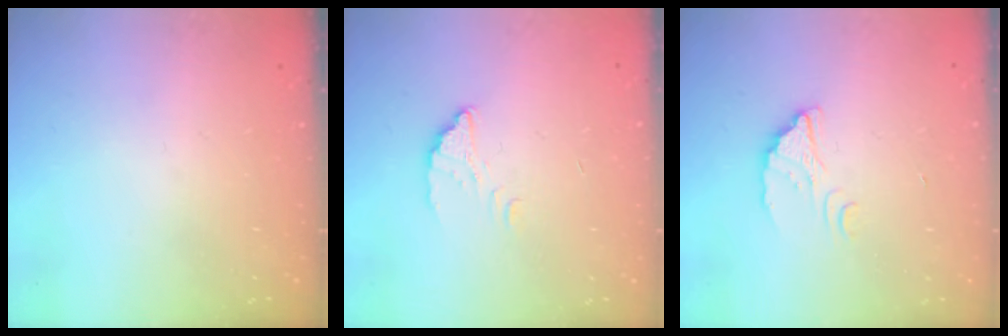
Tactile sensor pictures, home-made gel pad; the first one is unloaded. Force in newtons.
{"total": 2.6, "press": 2.6, "slide": 0.2}
{"total": 2.2, "press": 2.2, "slide": 0.2}